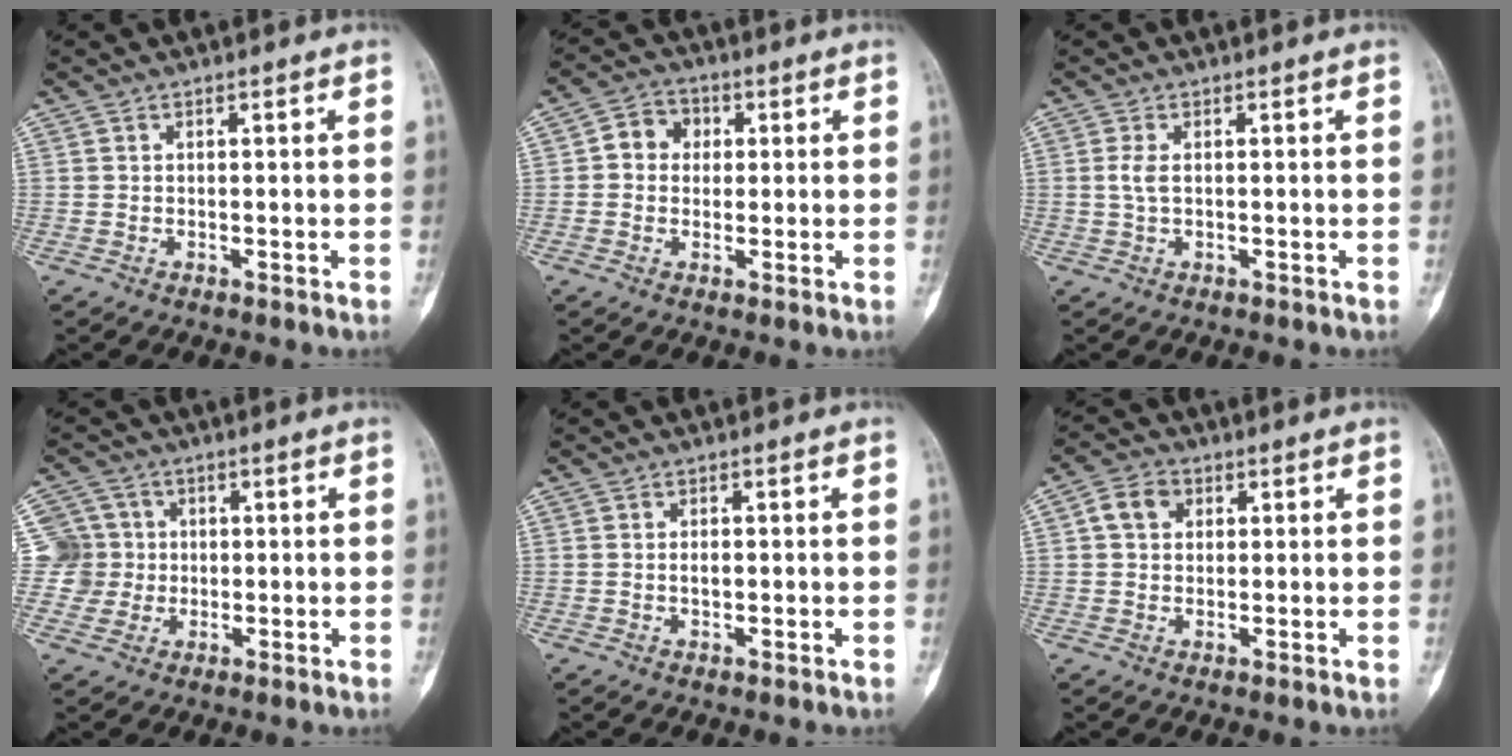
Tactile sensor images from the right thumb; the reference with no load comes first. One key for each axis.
{"total": 5.5, "fx": 0.7, "fy": 4.8, "fz": 2.6, "tx": -0.014, "ty": 0.011, "tz": 0.002}
{"total": 2.0, "fx": 0.1, "fy": 0.9, "fz": 1.8, "tx": -0.048, "ty": 0.002, "tz": 0.003}
{"total": 6.9, "fx": 0.5, "fy": 6.9, "fz": 0.2, "tx": 0.027, "ty": 0.014, "tz": 0.004}
{"total": 1.3, "fx": -0.1, "fy": 0.7, "fz": 1.1, "tx": -0.016, "ty": 0.001, "tz": 0.000}
{"total": 5.0, "fx": 1.3, "fy": 3.9, "fz": 2.7, "tx": -0.035, "ty": 0.007, "tz": 0.019}